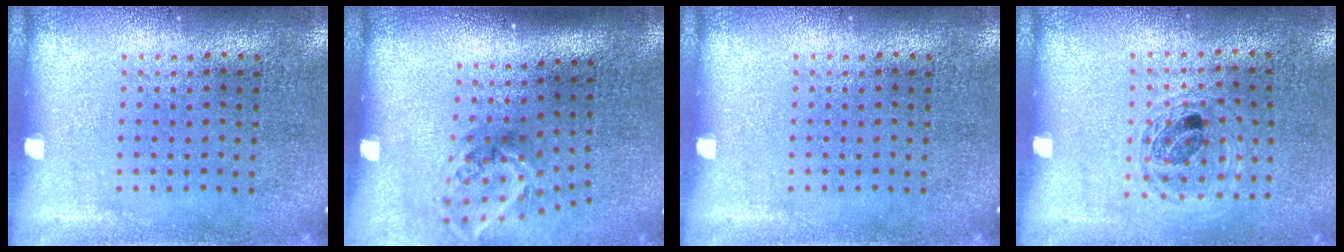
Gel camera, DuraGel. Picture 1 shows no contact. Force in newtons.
{"total": 1.9, "press": 1.2, "slide": 1.5}
{"total": 0.0}
{"total": 1.0, "press": 1.0, "slide": 0.3}